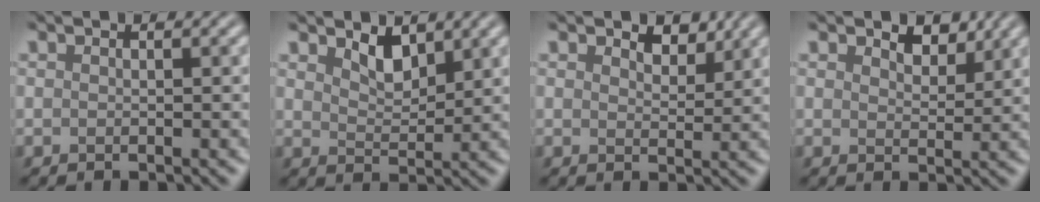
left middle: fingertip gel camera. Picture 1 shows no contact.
{"total": 2.2, "force": [1.9, 0.7, 0.8], "torque": [-0.022, -0.001, 0.040]}
{"total": 2.6, "force": [2.4, 0.7, 0.7], "torque": [-0.014, 0.000, 0.039]}
{"total": 2.9, "force": [2.6, 0.9, 0.9], "torque": [-0.016, 0.000, 0.039]}